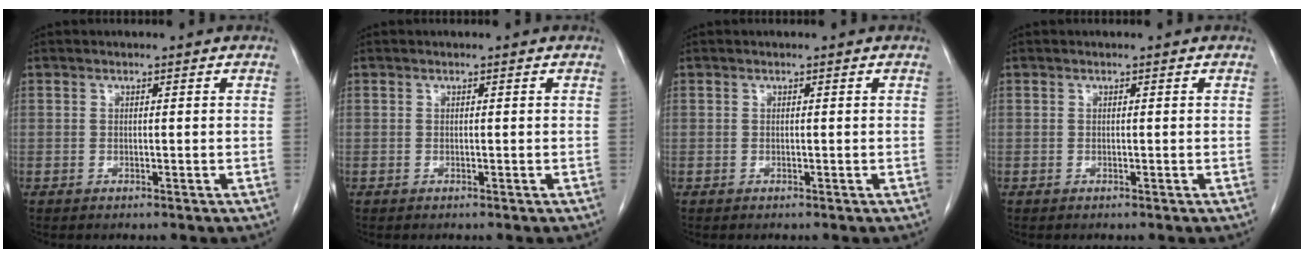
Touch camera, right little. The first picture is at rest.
{"total": 0.0}
{"total": 0.0}
{"total": 0.0}